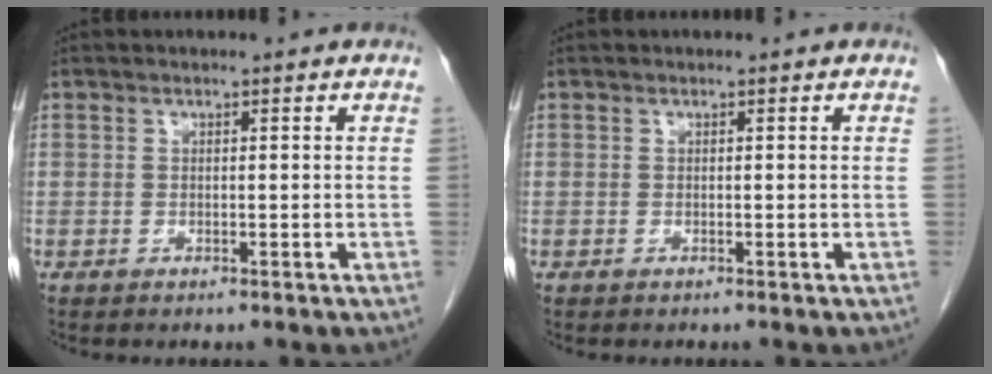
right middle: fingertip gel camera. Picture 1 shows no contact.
{"total": 0.0}